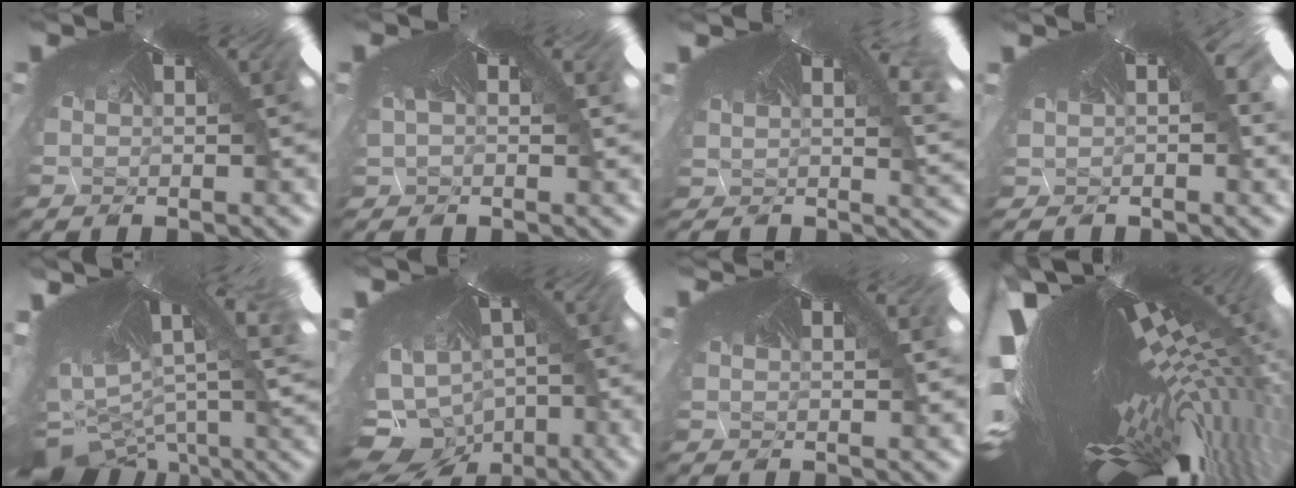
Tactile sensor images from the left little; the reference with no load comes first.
{"total": 1.1, "force": [-0.9, 0.3, 0.6], "torque": [-0.012, -0.007, -0.005]}
{"total": 0.9, "force": [0.6, -0.7, -0.2], "torque": [-0.011, -0.001, 0.017]}
{"total": 1.1, "force": [-1.0, 0.2, 0.5], "torque": [-0.008, -0.010, 0.007]}
{"total": 5.6, "force": [-5.4, 0.0, 1.4], "torque": [-0.028, -0.066, -0.064]}
{"total": 7.7, "force": [-7.4, 2.1, 0.5], "torque": [0.007, -0.069, -0.094]}
{"total": 0.0}
{"total": 7.0, "force": [-5.7, -1.7, 3.7], "torque": [-0.085, -0.083, -0.070]}